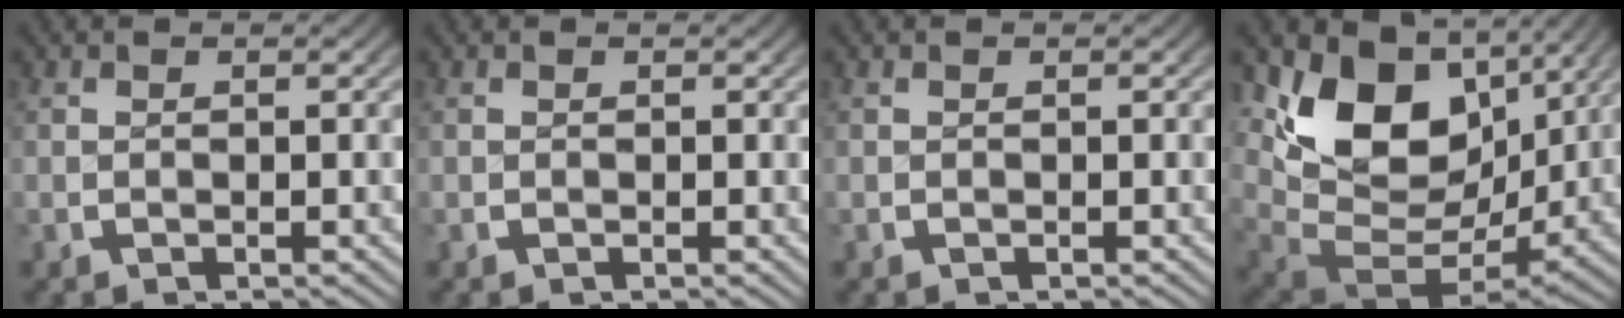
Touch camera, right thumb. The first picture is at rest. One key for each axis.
{"total": 0.0}
{"total": 0.0}
{"total": 13.6, "fx": 0.0, "fy": 9.9, "fz": 9.3, "tx": -0.210, "ty": -0.052, "tz": 0.014}